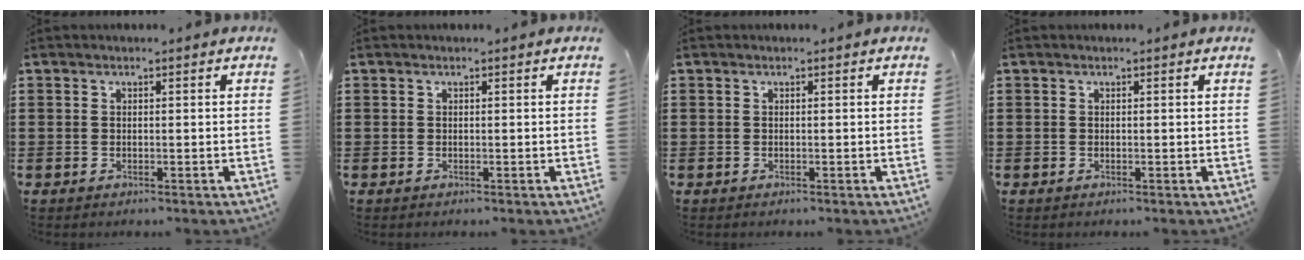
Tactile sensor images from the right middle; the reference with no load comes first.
{"total": 0.0}
{"total": 0.0}
{"total": 0.0}